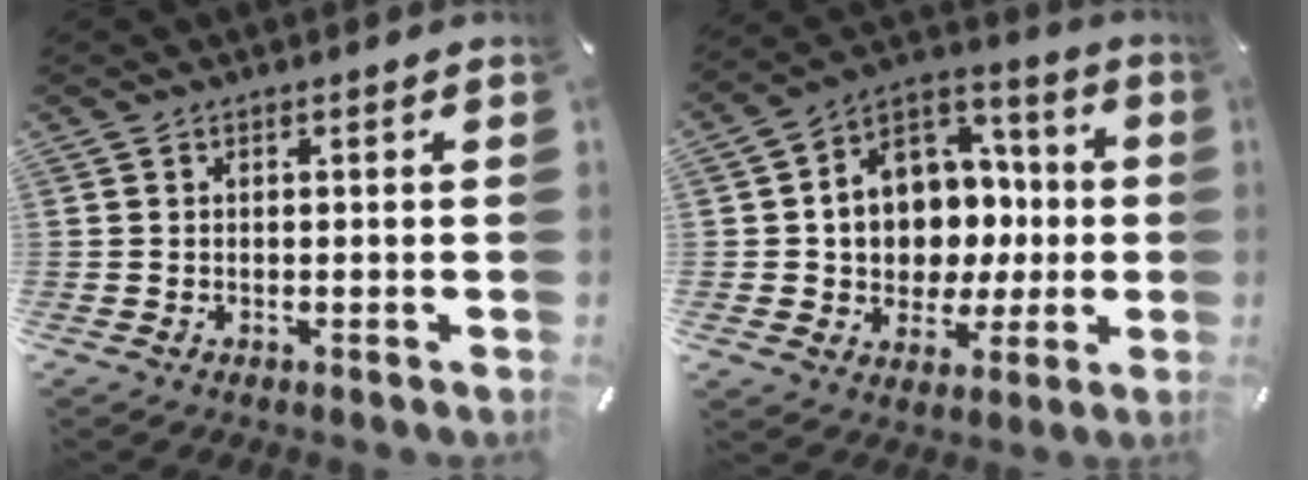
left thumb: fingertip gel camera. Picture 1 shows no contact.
{"total": 12.2, "force": [-0.2, 11.4, 4.4], "torque": [-0.070, -0.015, 0.009]}